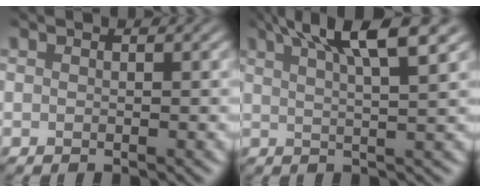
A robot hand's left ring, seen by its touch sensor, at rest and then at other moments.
{"total": 7.1, "force": [4.1, 1.5, 5.6], "torque": [-0.069, 0.020, 0.057]}